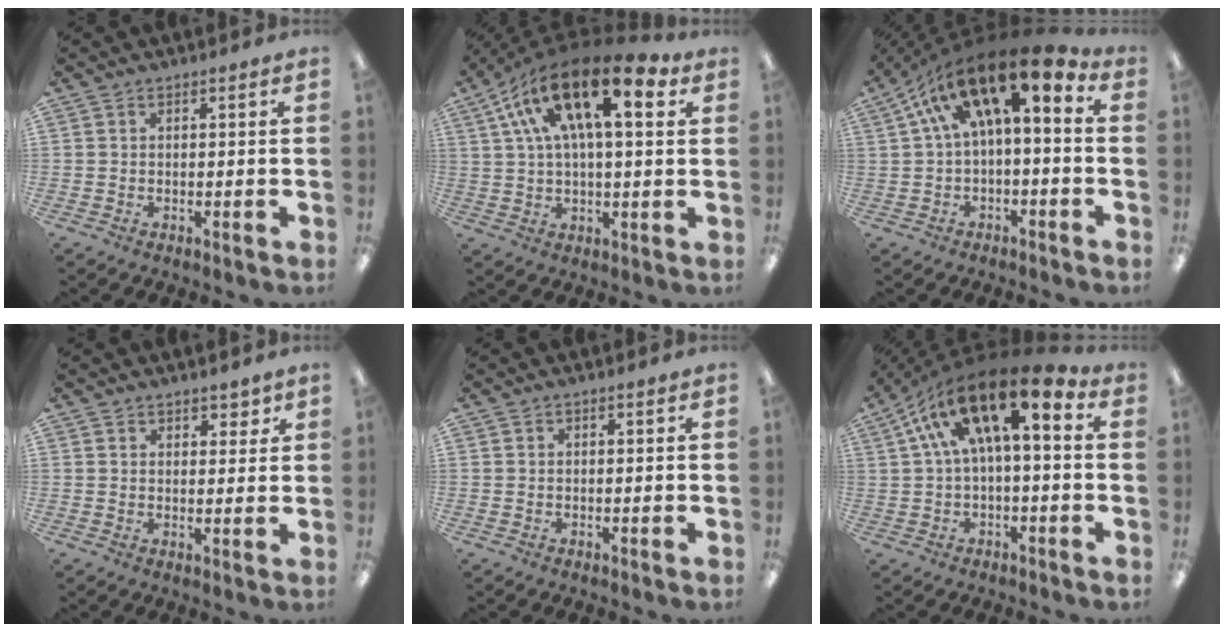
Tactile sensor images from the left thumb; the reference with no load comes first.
{"total": 20.8, "force": [9.5, 8.4, 16.4], "torque": [-0.294, -0.027, 0.152]}
{"total": 16.1, "force": [6.5, 6.2, 13.4], "torque": [-0.235, -0.033, 0.105]}
{"total": 3.1, "force": [2.6, 1.5, 0.5], "torque": [0.003, -0.009, 0.046]}
{"total": 0.0}
{"total": 17.6, "force": [7.5, 6.5, 14.6], "torque": [-0.266, -0.040, 0.117]}